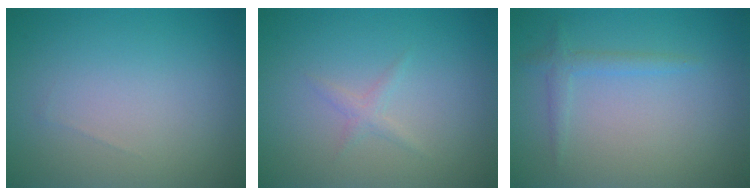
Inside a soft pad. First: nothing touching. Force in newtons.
{"total": 1.0, "press": 1.0, "slide": 0.1}
{"total": 1.4, "press": 1.4, "slide": 0.1}